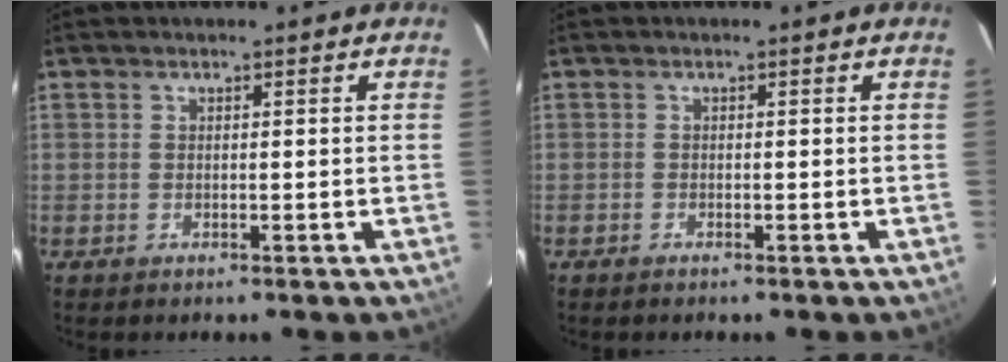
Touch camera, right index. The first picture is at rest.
{"total": 0.5, "force": [-0.5, 0.2, 0.0], "torque": [-0.002, 0.000, -0.009]}